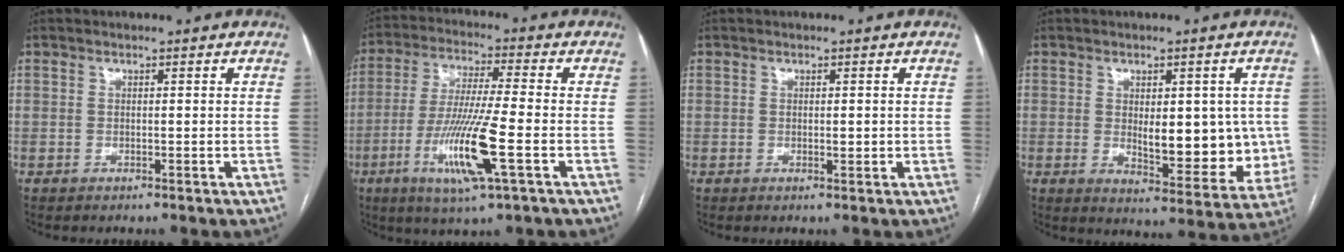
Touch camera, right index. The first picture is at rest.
{"total": 13.1, "force": [-4.2, 0.2, 12.4], "torque": [-0.249, -0.020, -0.081]}
{"total": 1.0, "force": [0.0, 0.4, 1.0], "torque": [-0.013, -0.003, 0.002]}
{"total": 11.3, "force": [-0.1, 4.8, 10.2], "torque": [-0.121, -0.006, 0.012]}